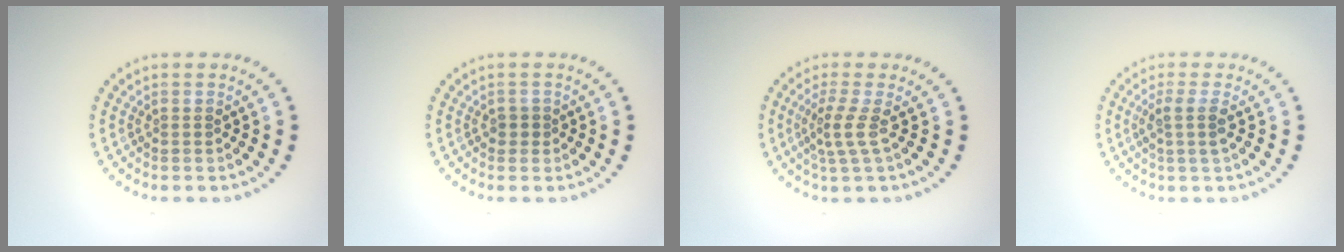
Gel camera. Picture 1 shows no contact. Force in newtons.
{"total": 1.0, "press": 0.9, "slide": 0.4}
{"total": 2.3, "press": 1.6, "slide": 1.7}
{"total": 2.0, "press": 1.6, "slide": 1.2}